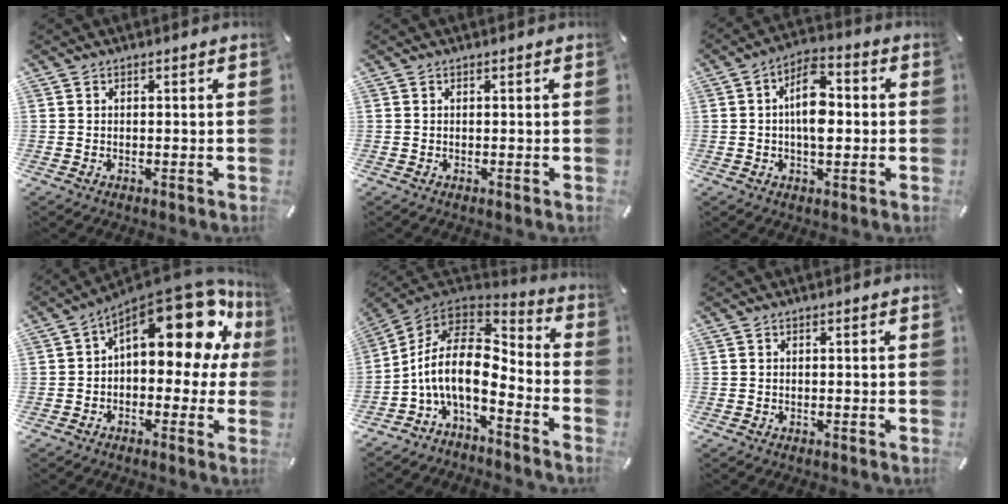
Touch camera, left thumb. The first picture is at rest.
{"total": 0.0}
{"total": 9.7, "force": [-0.1, 5.3, 8.1], "torque": [-0.126, 0.009, -0.003]}
{"total": 20.6, "force": [9.0, 10.0, 15.6], "torque": [-0.210, -0.066, 0.156]}
{"total": 14.1, "force": [-2.7, 7.4, 11.7], "torque": [-0.257, -0.005, -0.052]}
{"total": 0.0}